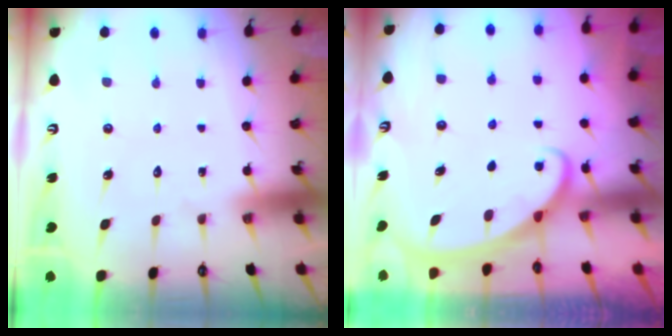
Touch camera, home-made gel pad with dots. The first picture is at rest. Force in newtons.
{"total": 2.2, "press": 2.2, "slide": 0.3}